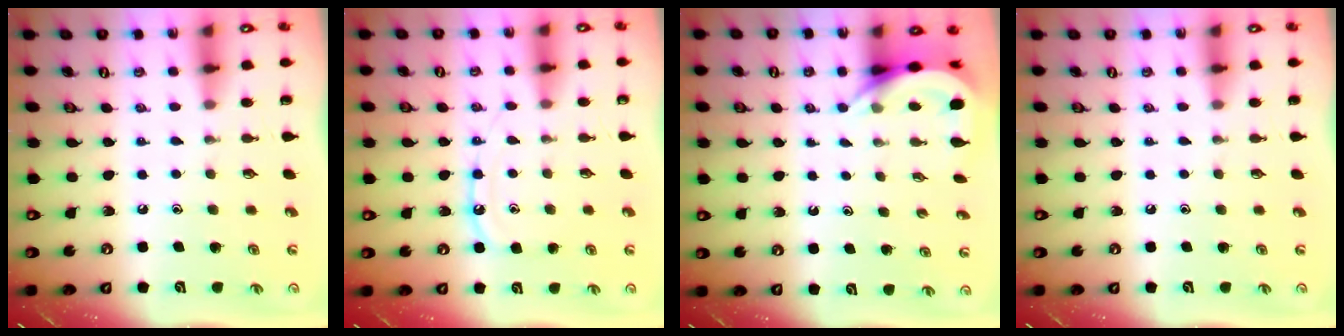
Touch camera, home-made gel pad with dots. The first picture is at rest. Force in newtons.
{"total": 9.0, "press": 8.9, "slide": 0.7}
{"total": 5.3, "press": 5.3, "slide": 0.4}
{"total": 0.0}